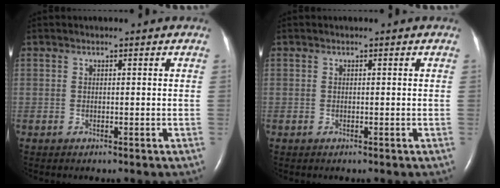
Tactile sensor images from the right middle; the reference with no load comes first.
{"total": 0.0}